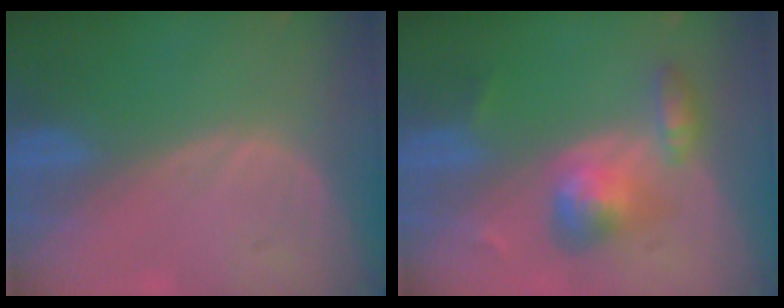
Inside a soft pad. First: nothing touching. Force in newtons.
{"total": 5.7, "press": 5.7, "slide": 0.6}